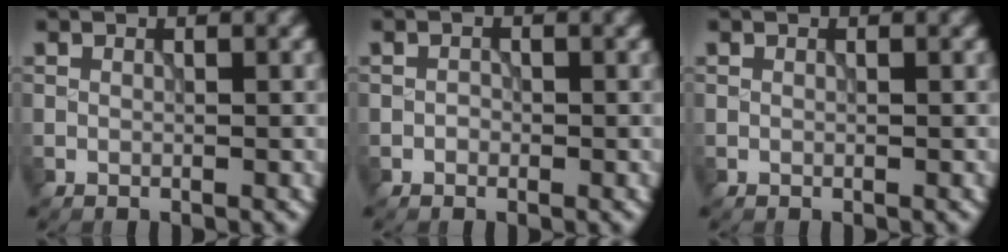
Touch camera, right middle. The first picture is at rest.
{"total": 0.6, "force": [-0.3, 0.5, 0.2], "torque": [0.000, -0.002, -0.006]}
{"total": 0.0}